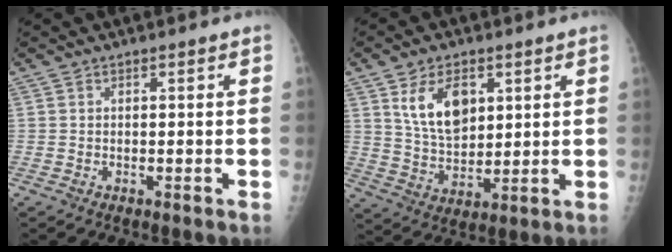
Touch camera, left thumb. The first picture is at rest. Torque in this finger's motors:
{"motor_torque": [1.11, 0.92, 0.37, -0.51, 0.08]}